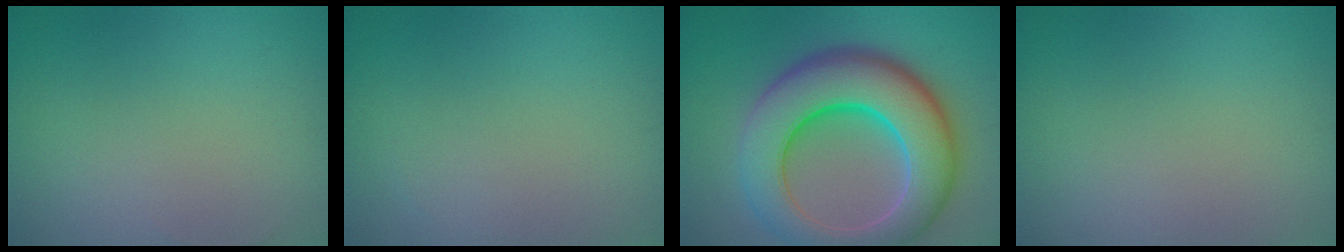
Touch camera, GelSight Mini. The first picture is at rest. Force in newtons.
{"total": 0.0}
{"total": 11.4, "press": 11.4, "slide": 0.6}
{"total": 0.0}